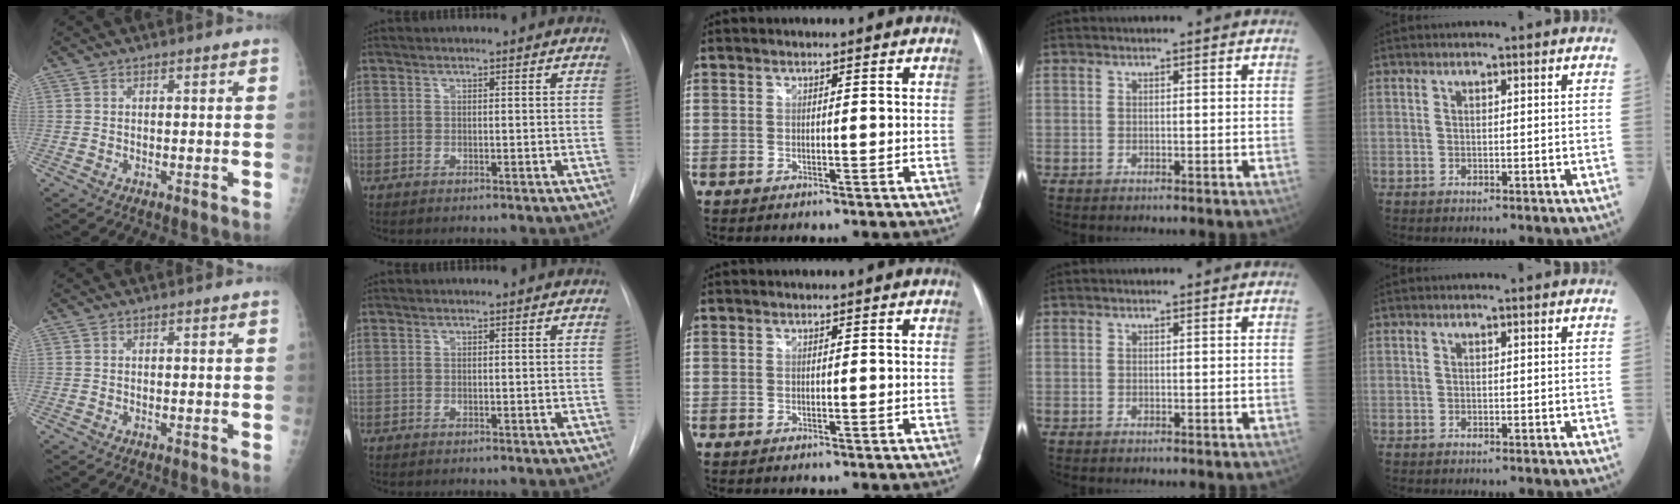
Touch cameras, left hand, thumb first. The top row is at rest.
{}